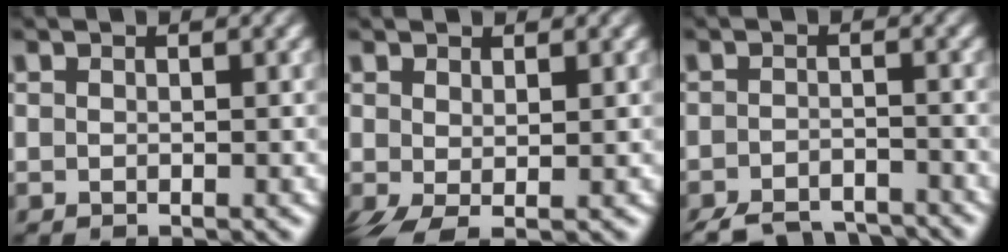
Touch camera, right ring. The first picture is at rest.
{"total": 1.9, "force": [-0.7, 0.8, 1.6], "torque": [-0.030, -0.012, -0.001]}
{"total": 5.7, "force": [-5.5, 1.2, 0.8], "torque": [-0.006, -0.018, -0.091]}